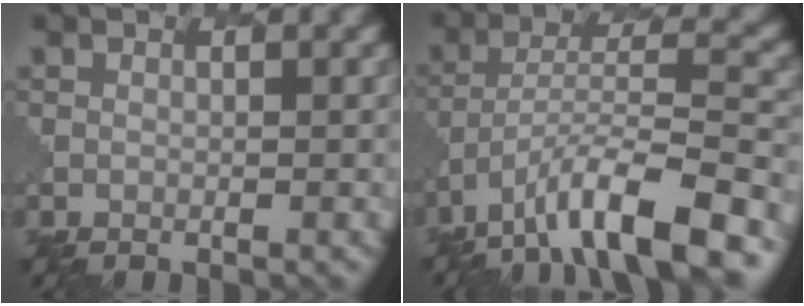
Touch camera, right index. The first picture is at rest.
{"total": 10.1, "force": [-6.9, 2.4, 7.0], "torque": [-0.119, 0.011, -0.122]}